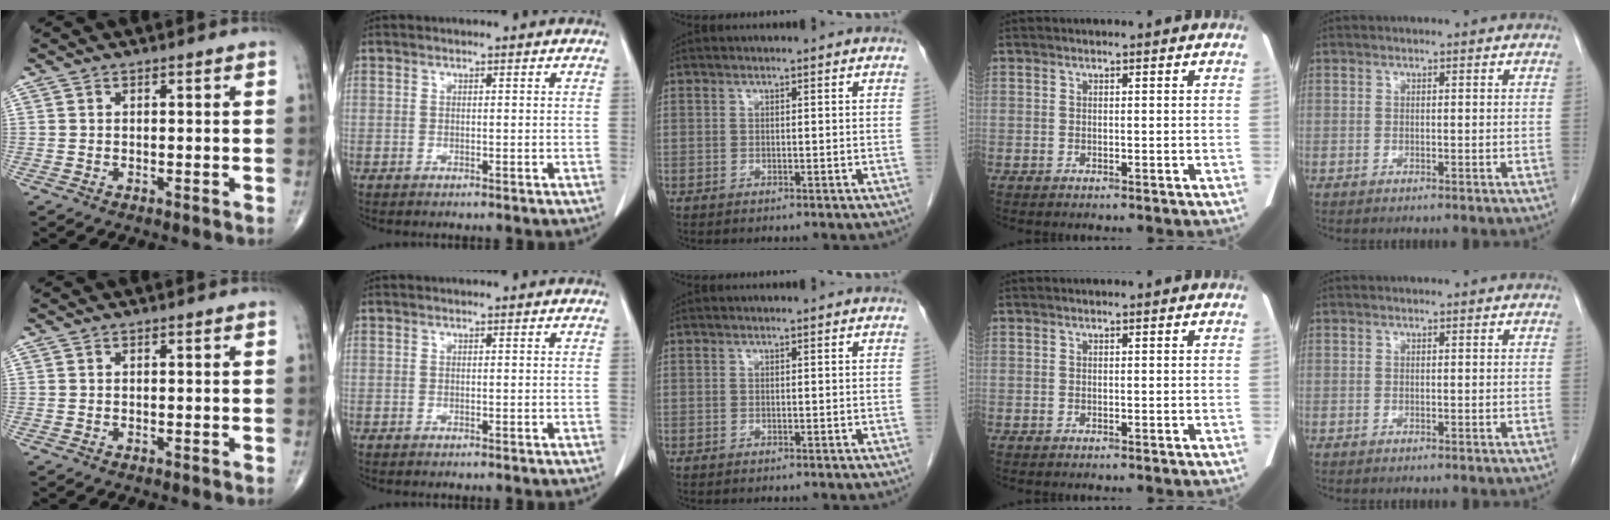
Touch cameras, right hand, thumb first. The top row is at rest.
{}